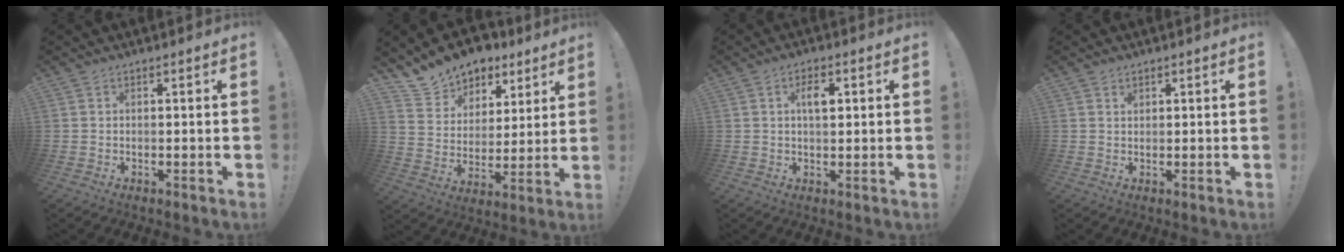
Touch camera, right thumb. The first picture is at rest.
{"total": 12.2, "force": [10.2, 6.6, 1.4], "torque": [-0.040, -0.081, 0.191]}
{"total": 4.3, "force": [1.1, 2.1, 3.6], "torque": [-0.046, -0.002, 0.010]}
{"total": 0.9, "force": [0.6, 0.7, 0.1], "torque": [0.013, -0.007, 0.010]}